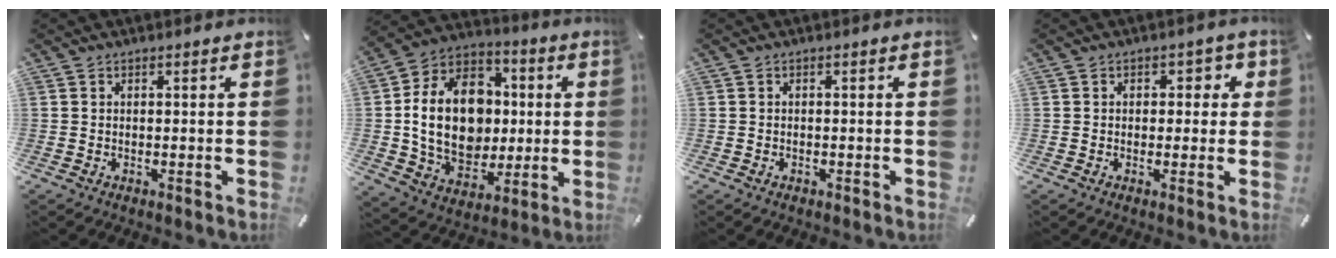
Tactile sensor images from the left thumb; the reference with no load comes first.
{"total": 20.1, "force": [0.0, 16.0, 12.1], "torque": [-0.247, 0.007, 0.010]}
{"total": 0.9, "force": [-0.5, 0.6, 0.2], "torque": [-0.004, 0.003, -0.013]}
{"total": 3.2, "force": [-0.1, 2.7, 1.7], "torque": [-0.012, 0.002, -0.013]}